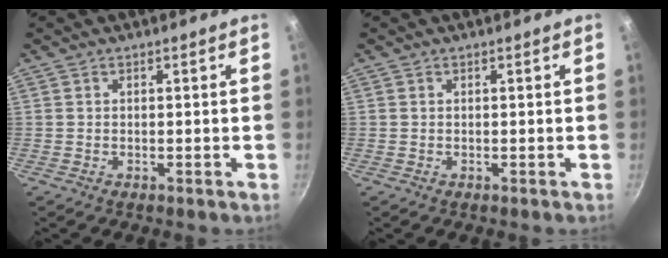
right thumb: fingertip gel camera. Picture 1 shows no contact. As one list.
[{"total": 0.0}]